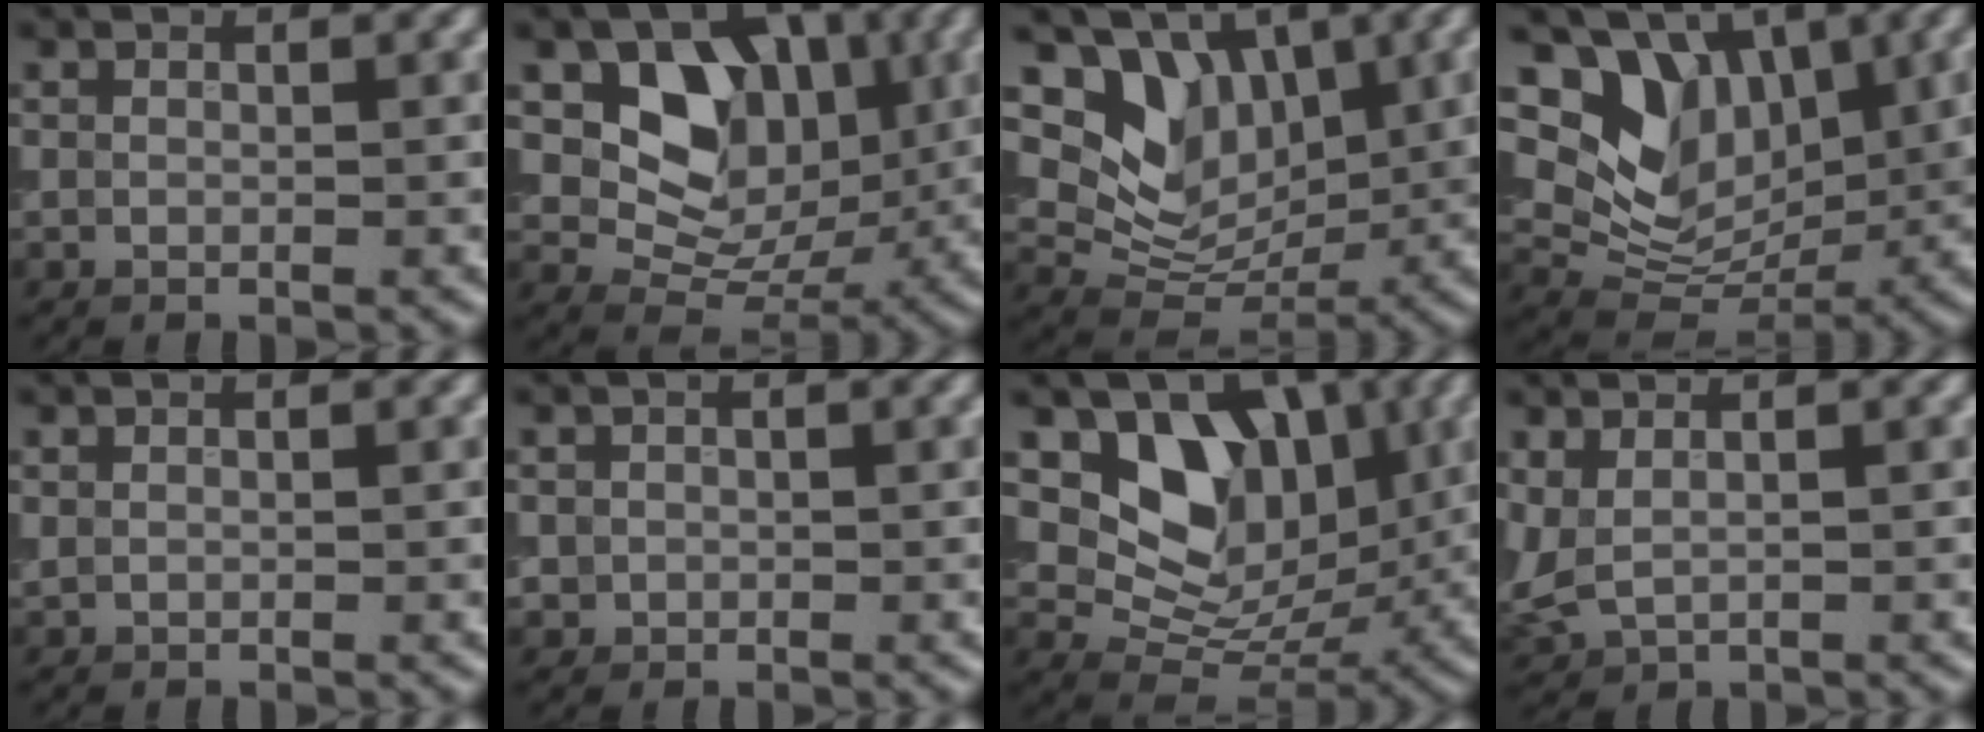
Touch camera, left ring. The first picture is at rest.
{"total": 7.7, "force": [2.0, 6.1, 4.3], "torque": [-0.055, -0.015, 0.028]}
{"total": 7.5, "force": [3.2, 5.2, 4.3], "torque": [-0.074, -0.013, 0.057]}
{"total": 10.0, "force": [4.1, 6.8, 6.1], "torque": [-0.096, 0.002, 0.077]}
{"total": 0.0}
{"total": 0.9, "force": [0.0, 0.9, 0.0], "torque": [0.010, -0.003, -0.002]}
{"total": 8.4, "force": [3.1, 6.1, 4.8], "torque": [-0.066, -0.017, 0.048]}
{"total": 2.2, "force": [1.2, 1.2, 1.5], "torque": [-0.040, -0.001, 0.031]}